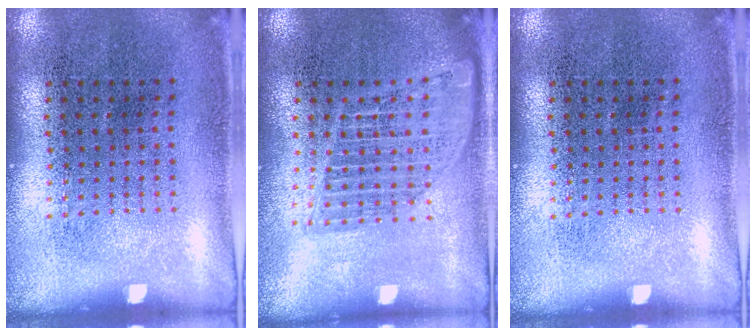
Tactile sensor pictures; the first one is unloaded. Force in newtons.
{"total": 1.5, "press": 1.4, "slide": 0.7}
{"total": 0.0}